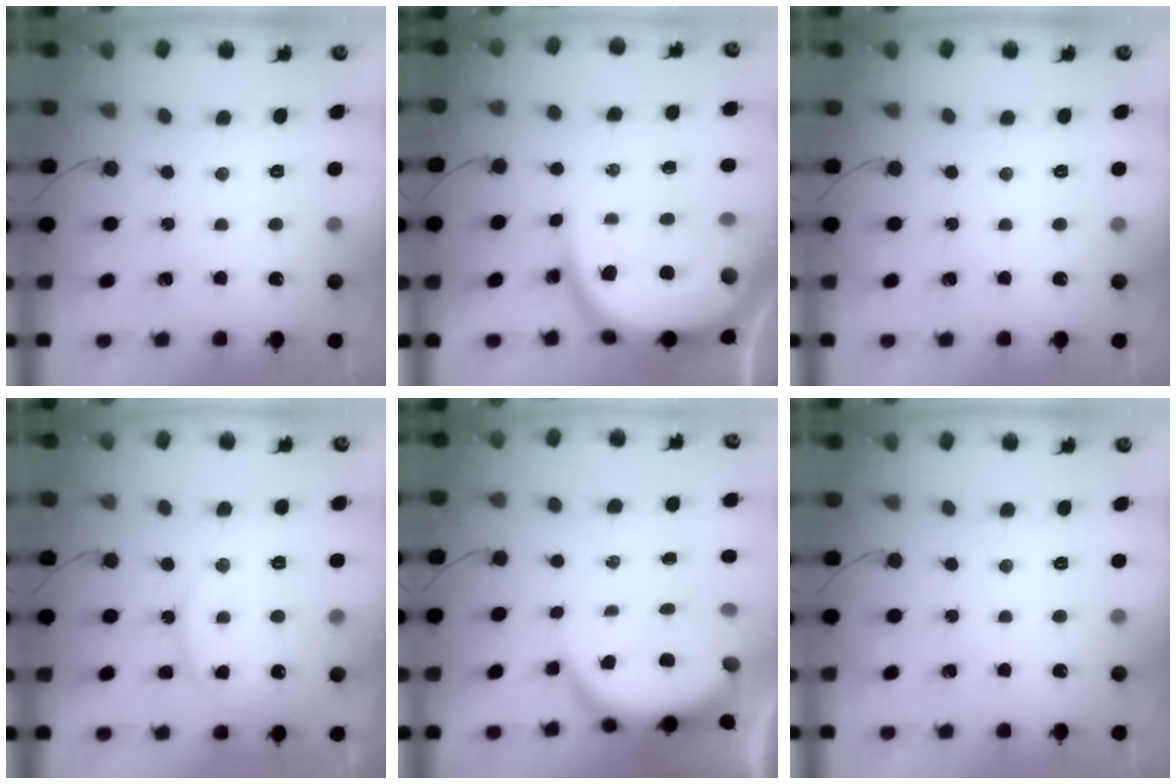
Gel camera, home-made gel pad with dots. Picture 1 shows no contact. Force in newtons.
{"total": 13.6, "press": 13.6, "slide": 1.1}
{"total": 0.0}
{"total": 13.4, "press": 13.4, "slide": 1.0}
{"total": 6.2, "press": 6.1, "slide": 0.5}
{"total": 0.0}